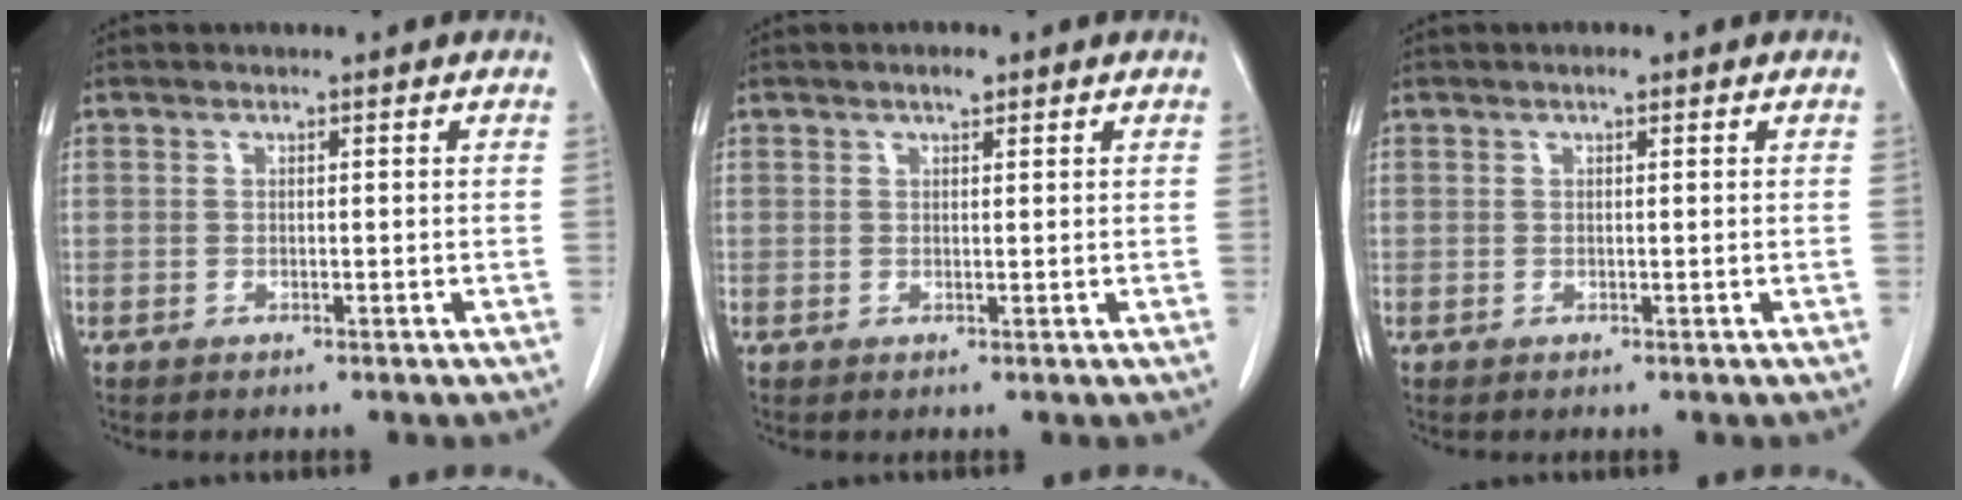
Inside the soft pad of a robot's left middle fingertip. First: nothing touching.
{"total": 1.4, "force": [1.0, 0.4, 0.9], "torque": [-0.018, 0.002, 0.016]}
{"total": 0.7, "force": [0.5, 0.2, 0.5], "torque": [-0.012, 0.001, 0.007]}